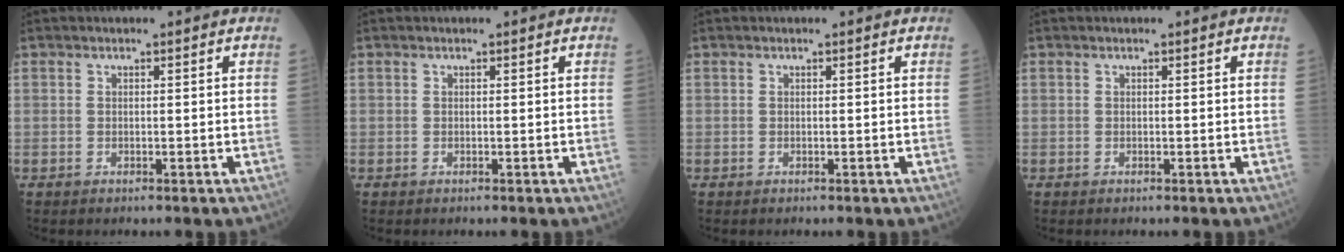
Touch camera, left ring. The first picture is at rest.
{"total": 0.0}
{"total": 0.0}
{"total": 0.0}